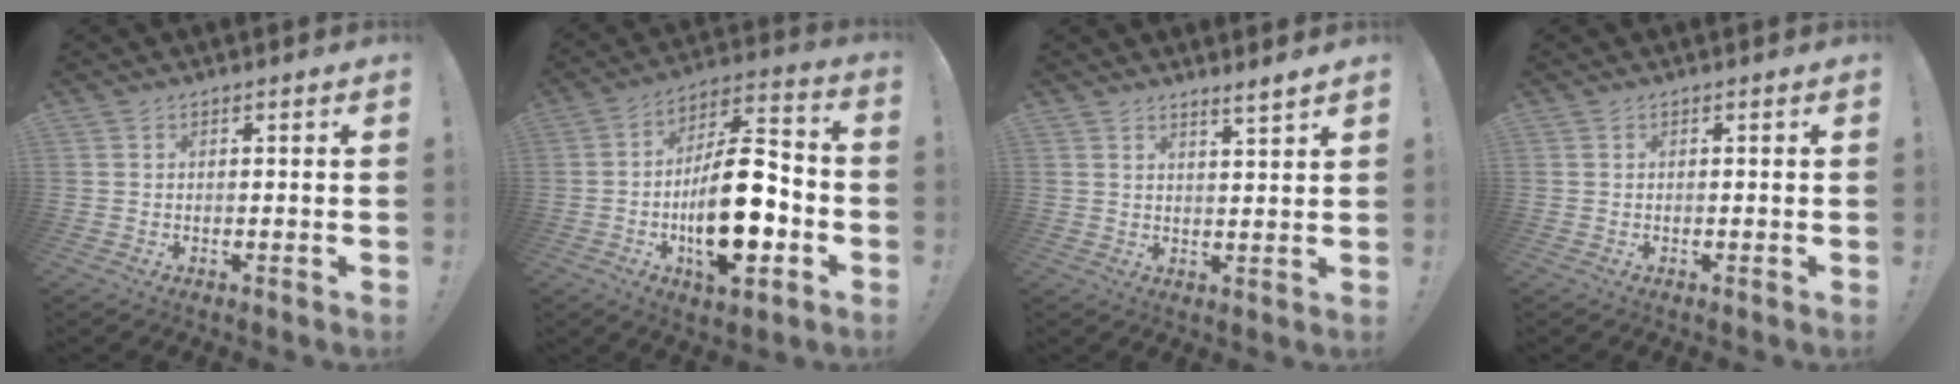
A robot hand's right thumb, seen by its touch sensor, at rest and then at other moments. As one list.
[{"total": 21.2, "force": [-5.4, 9.2, 18.3], "torque": [-0.319, 0.027, -0.081]}, {"total": 3.8, "force": [3.3, -0.4, 1.9], "torque": [-0.026, -0.026, 0.054]}, {"total": 0.0}]